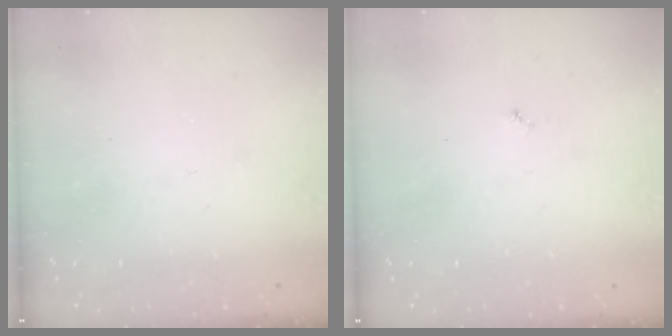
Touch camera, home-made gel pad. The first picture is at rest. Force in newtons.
{"total": 3.0, "press": 2.9, "slide": 0.3}